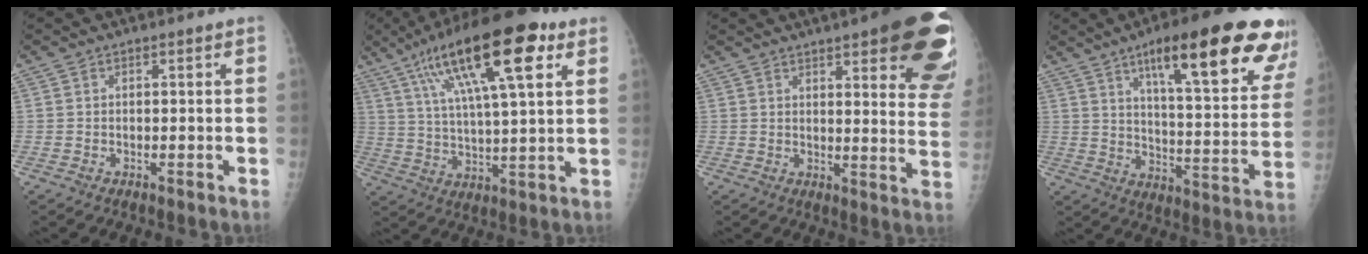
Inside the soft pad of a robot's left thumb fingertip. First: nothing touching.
{"total": 21.3, "force": [10.2, 5.9, 17.8], "torque": [-0.287, -0.007, 0.167]}
{"total": 23.1, "force": [12.8, 6.0, 18.3], "torque": [-0.169, -0.036, 0.147]}
{"total": 25.2, "force": [14.6, 5.8, 19.7], "torque": [-0.245, -0.046, 0.208]}